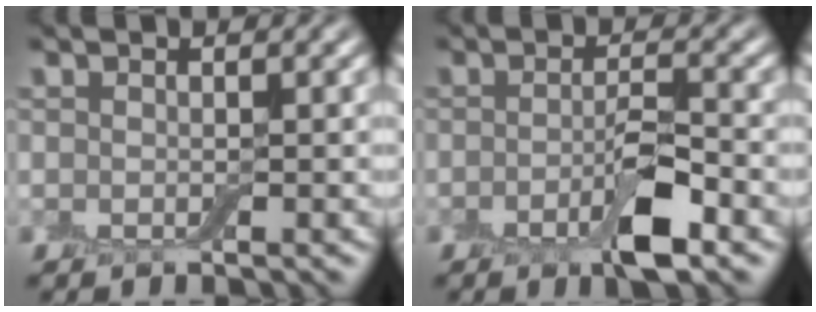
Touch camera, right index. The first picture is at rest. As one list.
[{"total": 4.0, "force": [-1.7, 1.0, 3.4], "torque": [-0.060, 0.000, -0.035]}]